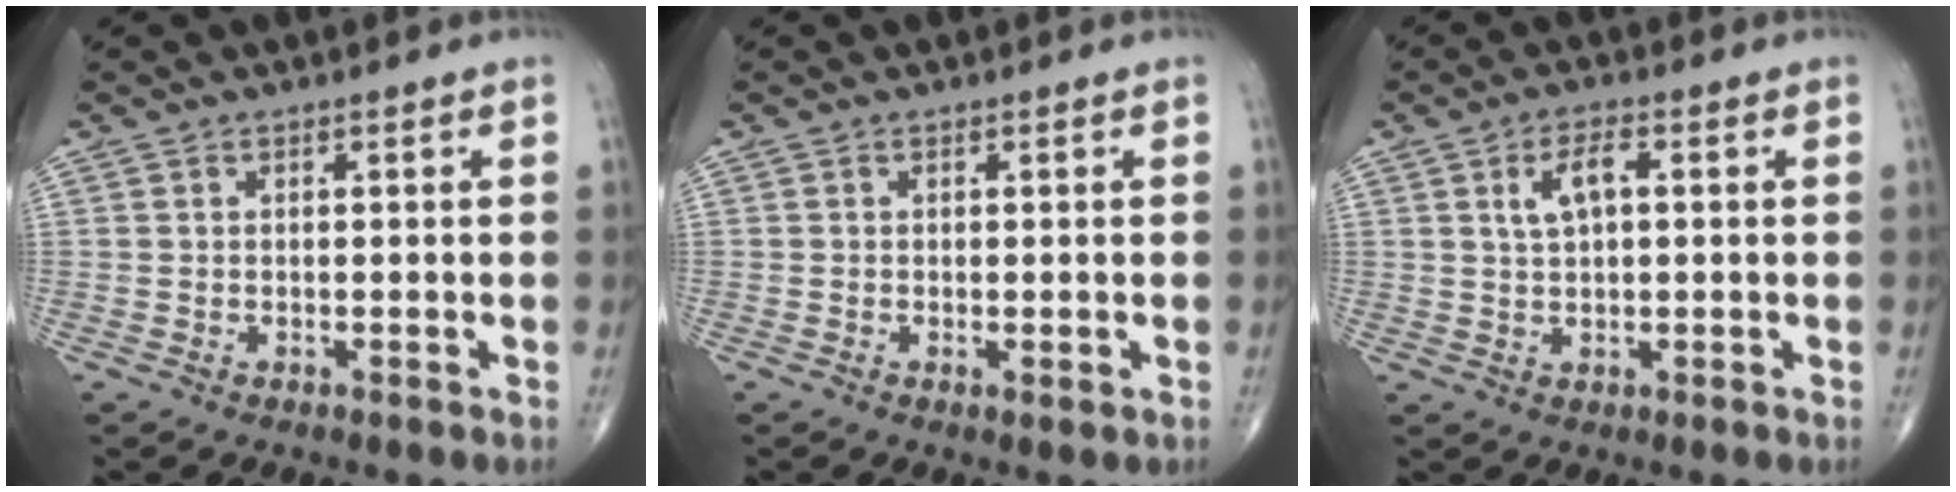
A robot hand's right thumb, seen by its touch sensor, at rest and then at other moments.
{"total": 1.0, "force": [-0.2, 0.3, 0.9], "torque": [-0.017, -0.004, -0.003]}
{"total": 4.9, "force": [1.3, 2.3, 4.2], "torque": [-0.079, 0.005, 0.022]}